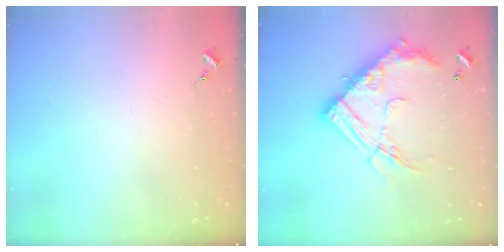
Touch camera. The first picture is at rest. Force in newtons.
{"total": 20.3, "press": 20.2, "slide": 1.9}